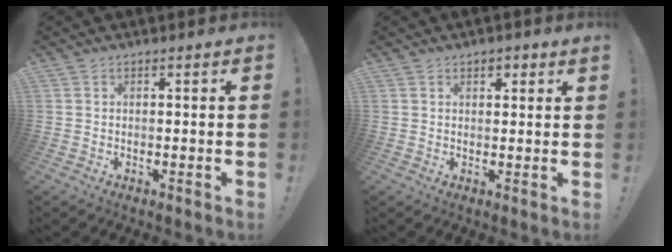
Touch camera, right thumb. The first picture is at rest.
{"total": 2.1, "force": [1.4, 1.2, 1.1], "torque": [-0.008, -0.005, 0.022]}